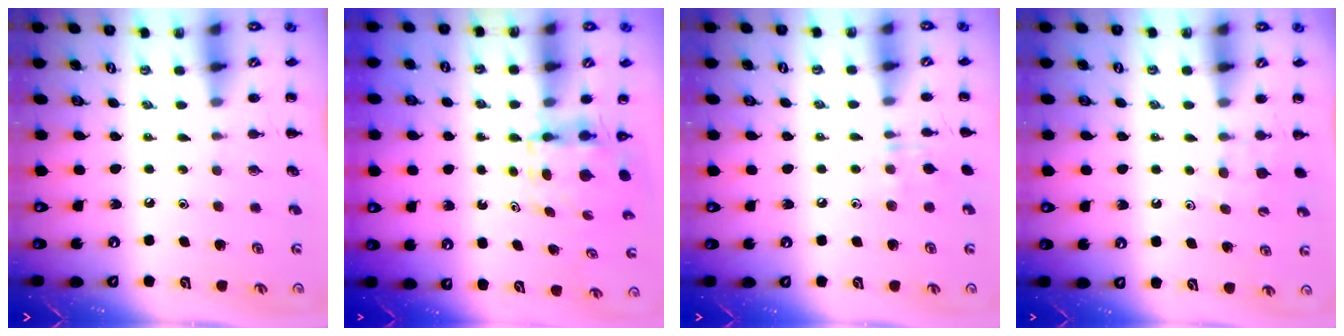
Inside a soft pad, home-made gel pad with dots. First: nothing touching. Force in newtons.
{"total": 3.9, "press": 3.9, "slide": 0.3}
{"total": 6.3, "press": 6.2, "slide": 1.0}
{"total": 5.0, "press": 4.8, "slide": 1.4}